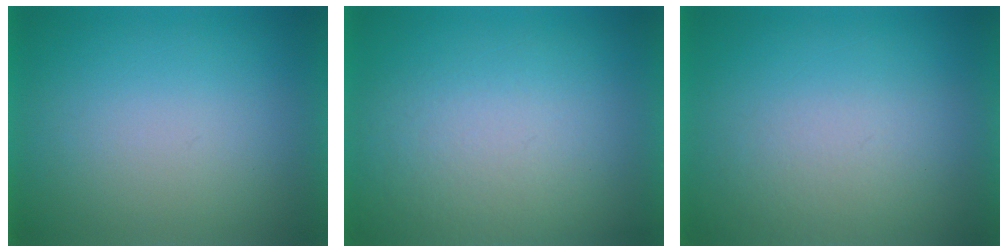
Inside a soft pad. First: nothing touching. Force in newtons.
{"total": 5.0}
{"total": 3.3}